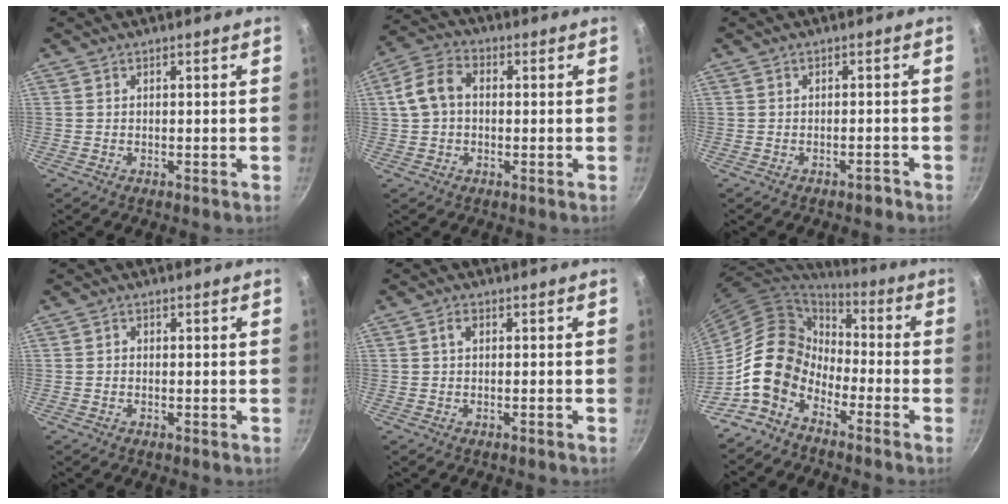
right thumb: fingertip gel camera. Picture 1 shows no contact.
{"total": 7.8, "force": [0.5, 5.5, 5.5], "torque": [-0.101, 0.025, 0.000]}
{"total": 1.4, "force": [-1.2, 0.3, 0.5], "torque": [-0.003, 0.016, -0.009]}
{"total": 0.6, "force": [-0.1, 0.5, 0.3], "torque": [-0.004, 0.005, -0.002]}
{"total": 1.3, "force": [0.0, 0.7, 1.1], "torque": [-0.026, 0.007, -0.004]}
{"total": 11.6, "force": [-6.1, 8.0, 5.7], "torque": [-0.064, 0.059, -0.130]}